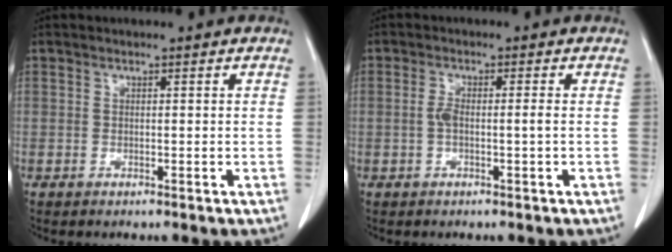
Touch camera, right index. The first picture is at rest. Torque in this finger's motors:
{"motor_torque": [0.10, 0.08, 0.12, 0.04]}